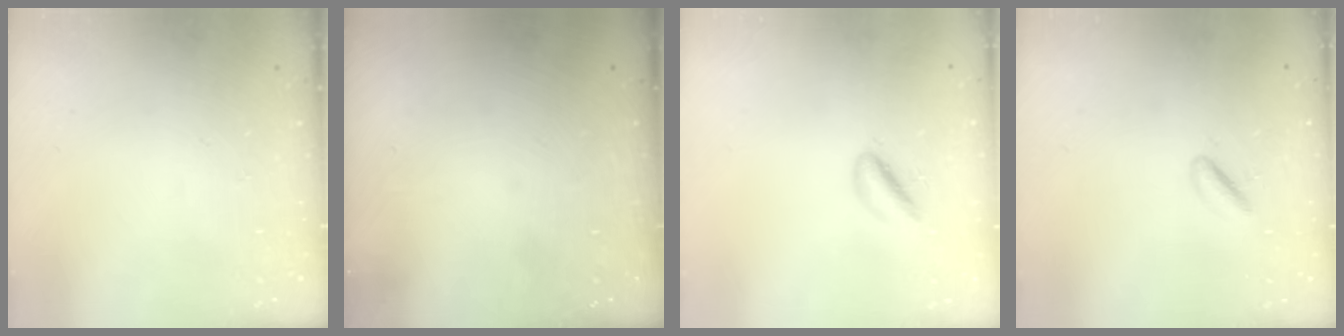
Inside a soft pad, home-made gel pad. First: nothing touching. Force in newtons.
{"total": 0.0}
{"total": 3.8, "press": 3.5, "slide": 1.4}
{"total": 3.5, "press": 3.4, "slide": 0.8}